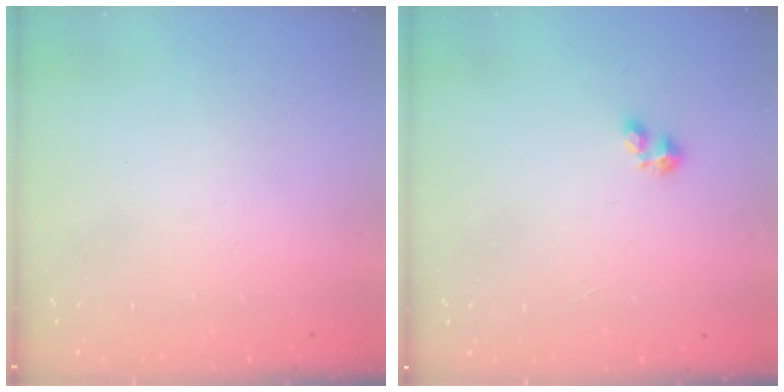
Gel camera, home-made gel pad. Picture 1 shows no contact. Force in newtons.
{"total": 2.4, "press": 2.3, "slide": 0.6}